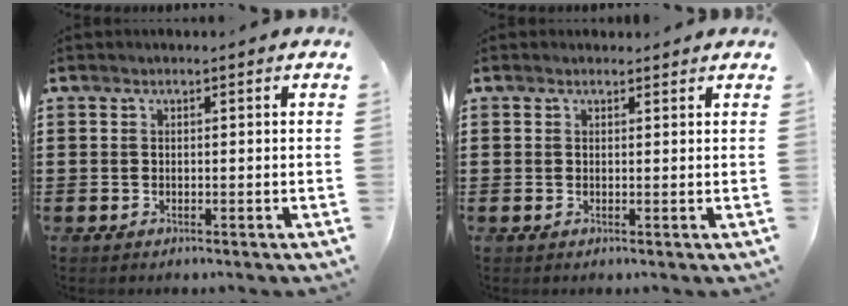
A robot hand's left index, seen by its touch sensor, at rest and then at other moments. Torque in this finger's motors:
{"motor_torque": [1.59, -0.54, 0.06, 0.01]}